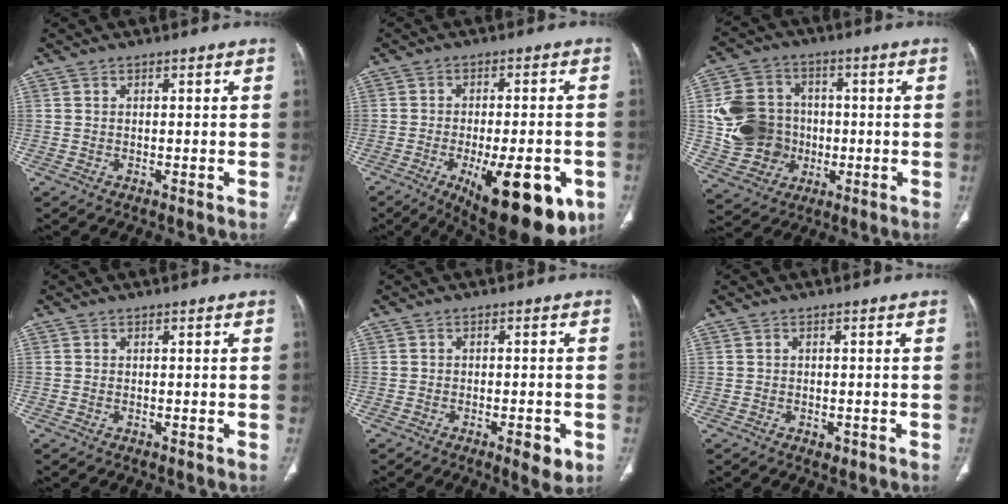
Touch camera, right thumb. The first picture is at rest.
{"total": 19.3, "force": [-7.8, 7.5, 16.0], "torque": [-0.175, 0.002, -0.095]}
{"total": 14.8, "force": [-0.4, 13.0, 7.2], "torque": [-0.116, 0.015, 0.004]}
{"total": 0.0}
{"total": 4.3, "force": [-1.9, 1.6, 3.5], "torque": [-0.040, -0.002, -0.023]}
{"total": 1.4, "force": [-0.7, 1.0, 0.7], "torque": [-0.004, 0.001, -0.006]}